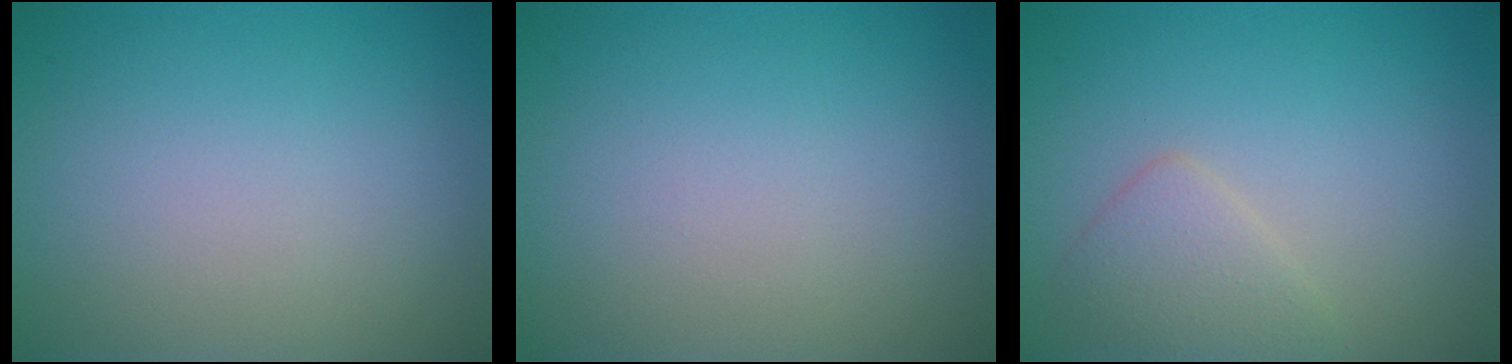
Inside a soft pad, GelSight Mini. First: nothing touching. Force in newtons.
{"total": 0.0}
{"total": 2.2, "press": 2.2, "slide": 0.1}